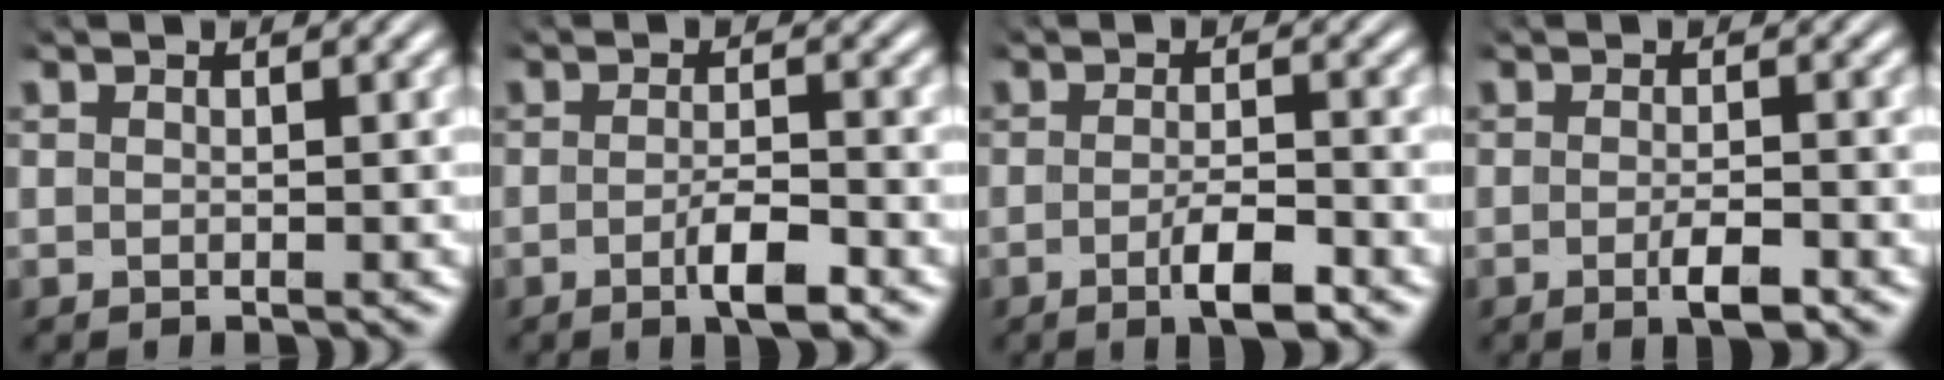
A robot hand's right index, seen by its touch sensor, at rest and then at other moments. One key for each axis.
{"total": 3.2, "fx": -1.6, "fy": 0.6, "fz": 2.7, "tx": -0.044, "ty": -0.005, "tz": -0.031}
{"total": 3.6, "fx": -1.8, "fy": 0.7, "fz": 3.0, "tx": -0.047, "ty": -0.007, "tz": -0.033}
{"total": 2.7, "fx": -1.4, "fy": 0.8, "fz": 2.2, "tx": -0.038, "ty": -0.002, "tz": -0.027}